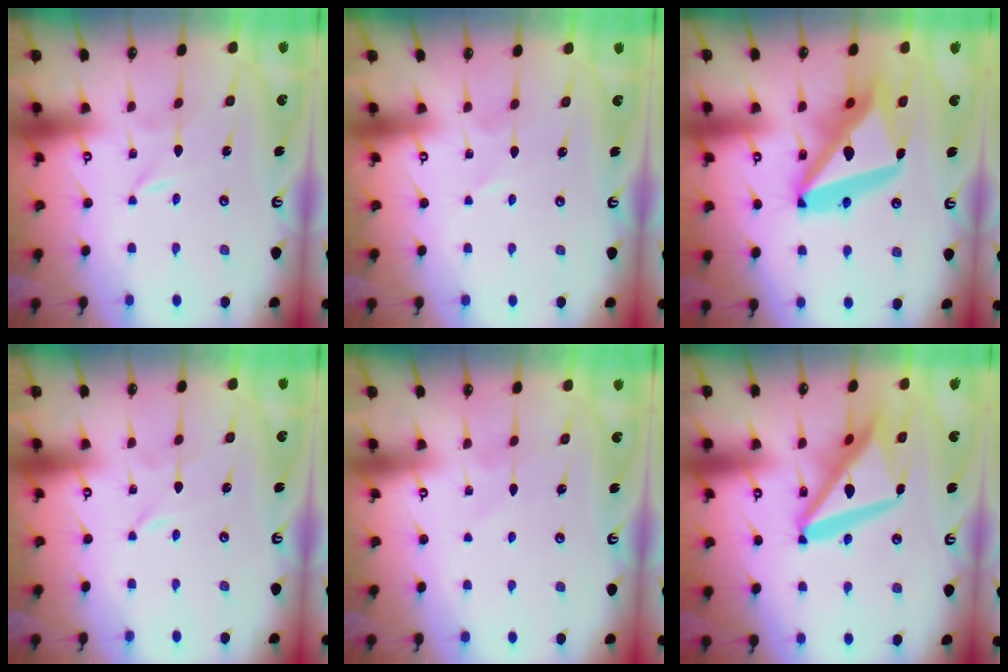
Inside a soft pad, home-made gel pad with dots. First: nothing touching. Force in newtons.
{"total": 0.8, "press": 0.8, "slide": 0.2}
{"total": 23.1, "press": 22.9, "slide": 2.7}
{"total": 0.0}
{"total": 4.4, "press": 4.4, "slide": 0.5}
{"total": 17.0, "press": 16.9, "slide": 2.1}